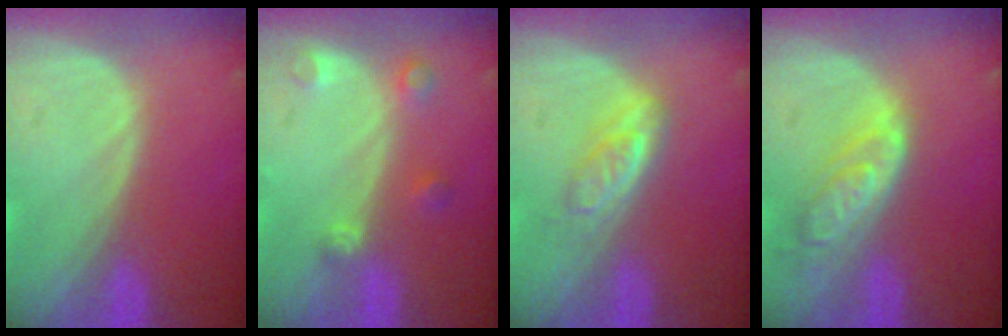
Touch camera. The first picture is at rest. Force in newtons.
{"total": 3.0, "press": 2.9, "slide": 0.6}
{"total": 3.8, "press": 3.8, "slide": 0.1}
{"total": 6.2, "press": 5.6, "slide": 2.8}